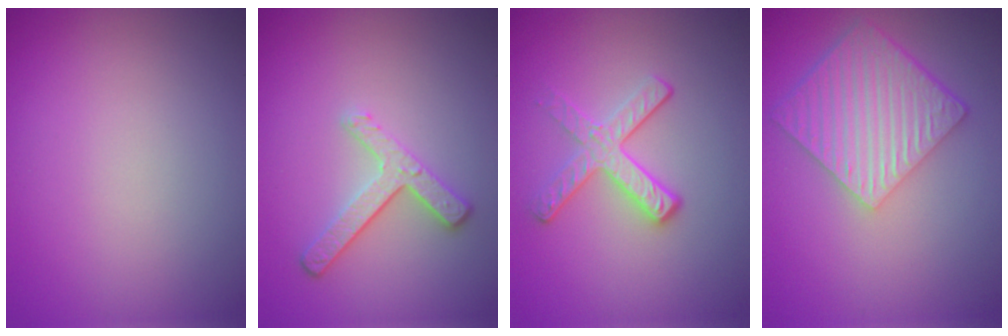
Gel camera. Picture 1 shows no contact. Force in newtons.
{"total": 2.7, "press": 2.3, "slide": 1.5}
{"total": 2.9, "press": 2.6, "slide": 1.4}
{"total": 6.9, "press": 5.0, "slide": 4.8}